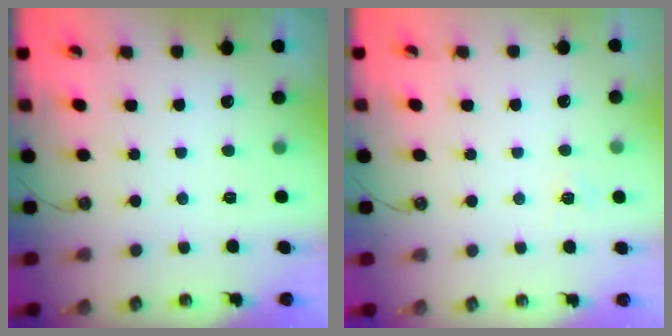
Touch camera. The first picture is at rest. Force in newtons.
{"total": 4.4, "press": 4.3, "slide": 0.4}